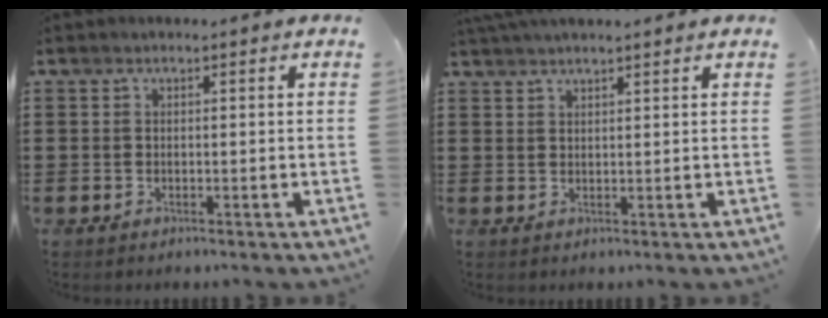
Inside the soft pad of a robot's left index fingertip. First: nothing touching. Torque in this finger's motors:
{"motor_torque": [0.98, -0.80, 1.01, 0.13]}